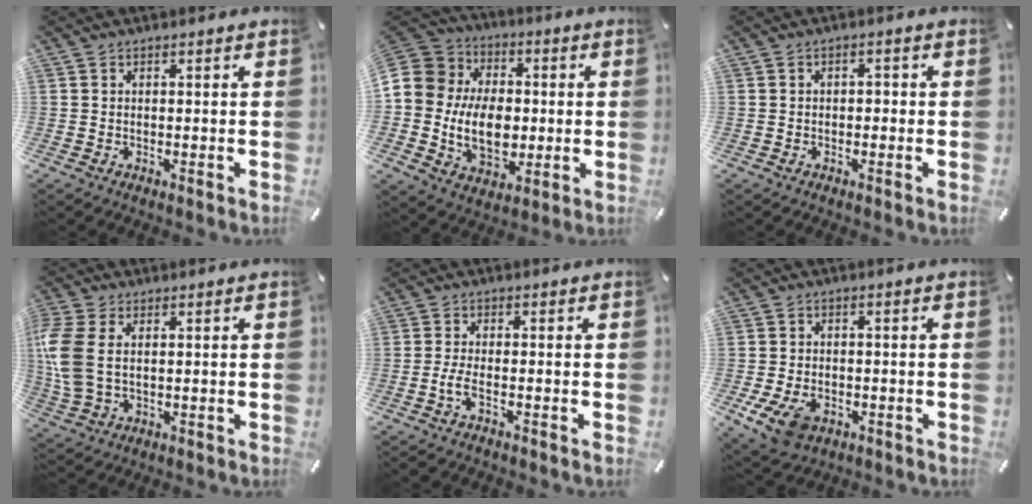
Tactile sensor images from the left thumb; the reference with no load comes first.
{"total": 16.0, "force": [-2.8, 12.7, 9.2], "torque": [-0.191, 0.011, -0.049]}
{"total": 1.4, "force": [-0.8, 1.0, 0.6], "torque": [-0.013, 0.007, -0.018]}
{"total": 8.9, "force": [1.0, 5.8, 6.7], "torque": [-0.170, -0.001, 0.016]}
{"total": 3.2, "force": [-1.4, 0.8, 2.8], "torque": [-0.062, -0.001, -0.028]}
{"total": 7.3, "force": [-3.2, 5.1, 4.2], "torque": [-0.089, 0.007, -0.059]}